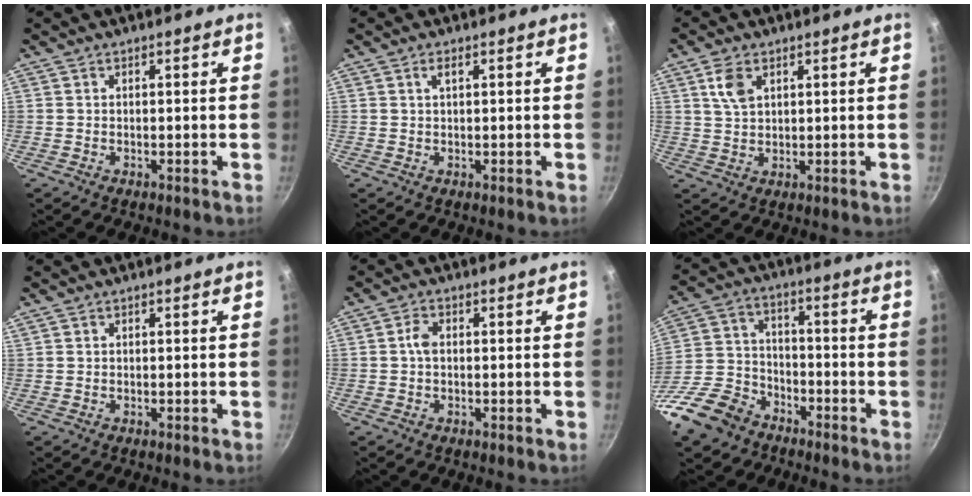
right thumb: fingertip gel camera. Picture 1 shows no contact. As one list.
[{"total": 1.4, "force": [0.5, 0.5, 1.2], "torque": [-0.022, 0.002, 0.008]}, {"total": 5.0, "force": [2.2, 2.9, 3.5], "torque": [-0.063, -0.003, 0.045]}, {"total": 0.0}, {"total": 2.3, "force": [0.0, 1.5, 1.8], "torque": [-0.033, 0.007, -0.003]}, {"total": 14.3, "force": [-9.7, 8.8, 5.8], "torque": [-0.110, 0.059, -0.198]}]